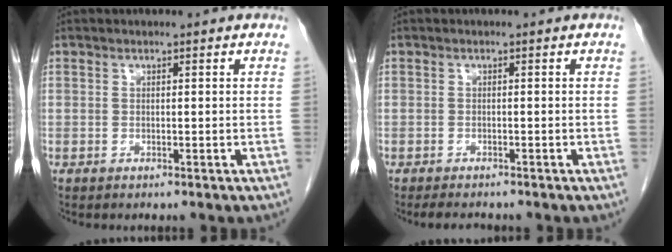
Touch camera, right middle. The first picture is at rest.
{"total": 2.8, "force": [-2.5, 0.6, 1.1], "torque": [-0.019, -0.009, -0.035]}